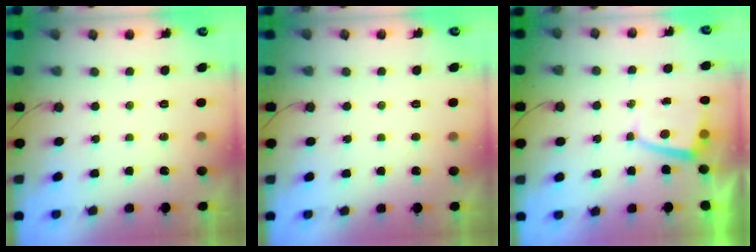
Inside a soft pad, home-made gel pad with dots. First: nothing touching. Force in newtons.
{"total": 1.6, "press": 1.6, "slide": 0.2}
{"total": 1.8, "press": 1.8, "slide": 0.3}